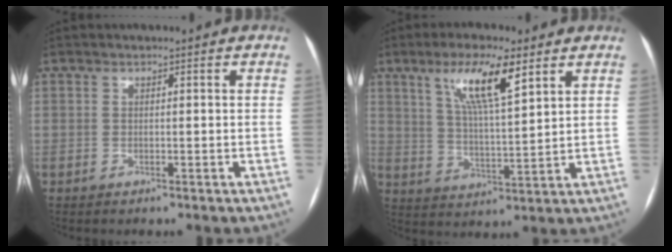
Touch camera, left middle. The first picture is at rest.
{"total": 10.2, "force": [5.5, 1.5, 8.5], "torque": [-0.158, 0.002, 0.100]}